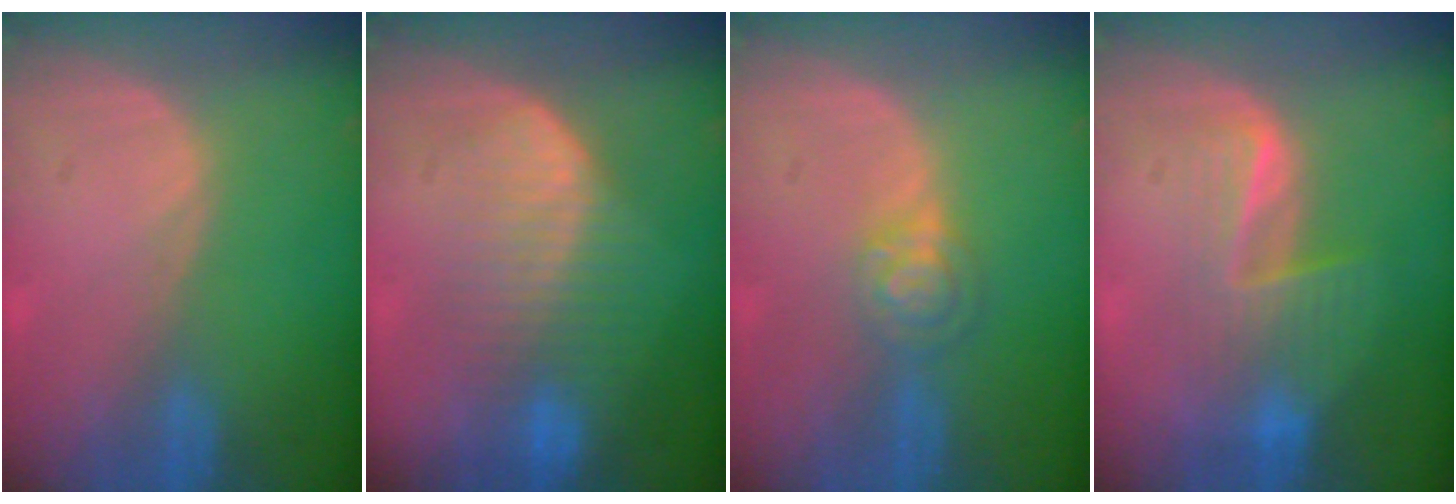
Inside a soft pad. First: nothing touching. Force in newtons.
{"total": 7.3, "press": 7.1, "slide": 1.7}
{"total": 4.0, "press": 3.6, "slide": 1.7}
{"total": 6.7, "press": 6.3, "slide": 2.2}